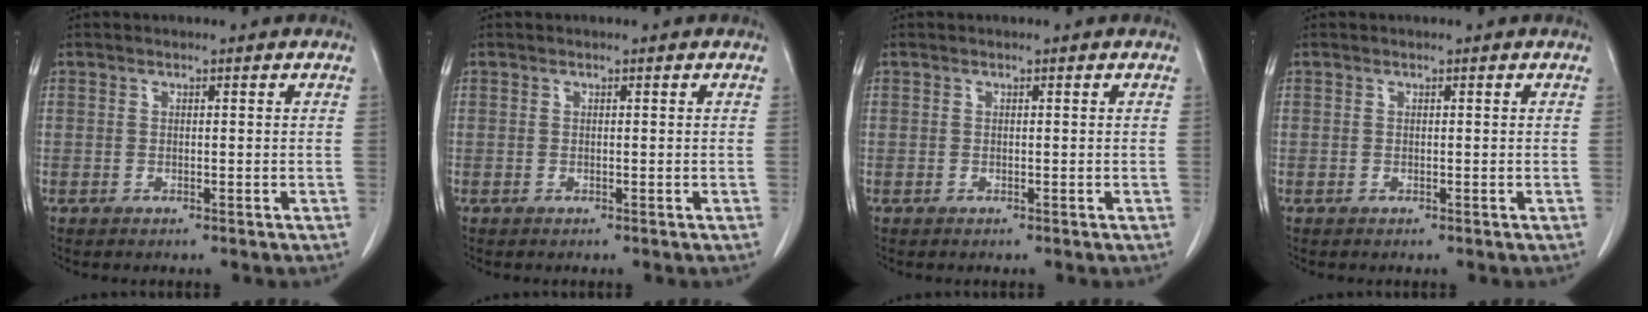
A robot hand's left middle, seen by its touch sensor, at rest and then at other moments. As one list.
[{"total": 0.0}, {"total": 0.0}, {"total": 0.0}]